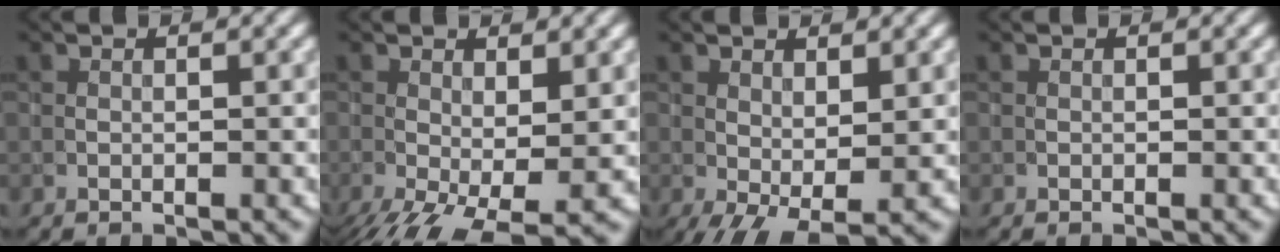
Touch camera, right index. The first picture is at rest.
{"total": 6.8, "force": [-2.9, 2.6, 5.5], "torque": [-0.109, -0.025, -0.037]}
{"total": 3.2, "force": [-0.4, 1.2, 3.0], "torque": [-0.057, -0.002, -0.009]}
{"total": 0.0}